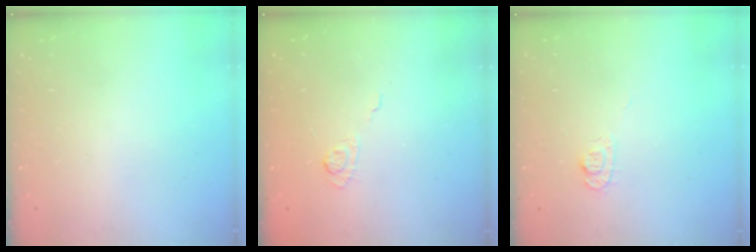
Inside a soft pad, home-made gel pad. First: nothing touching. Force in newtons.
{"total": 3.0, "press": 2.6, "slide": 1.6}
{"total": 6.1, "press": 6.1, "slide": 0.7}